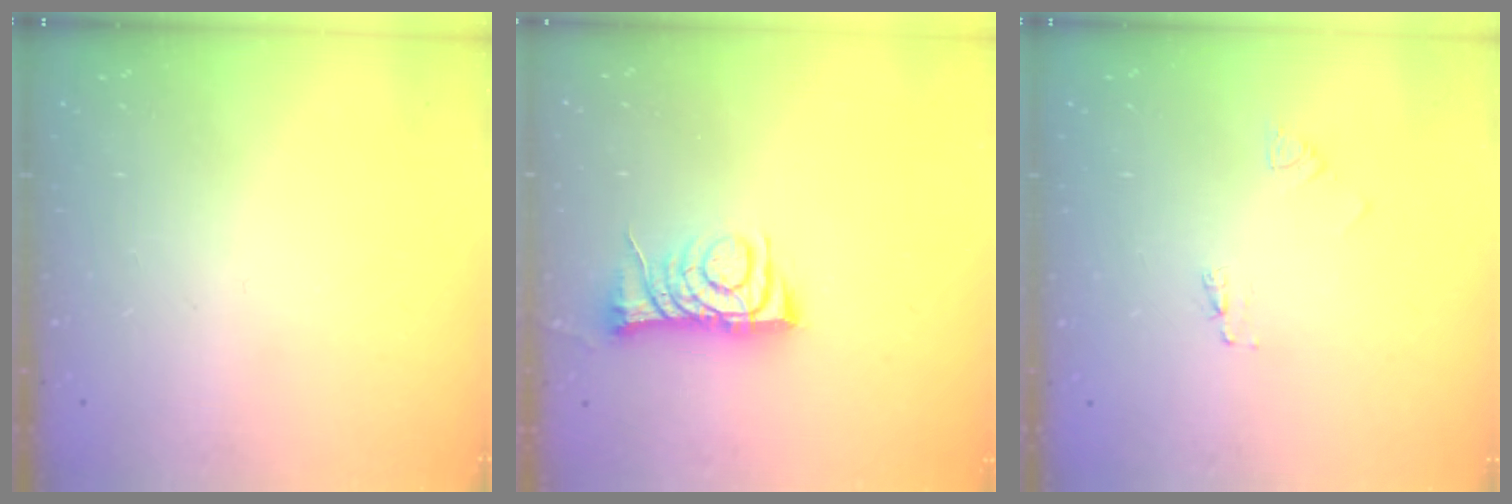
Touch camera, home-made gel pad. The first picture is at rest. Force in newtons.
{"total": 8.4, "press": 8.4, "slide": 0.2}
{"total": 1.5, "press": 1.5, "slide": 0.1}